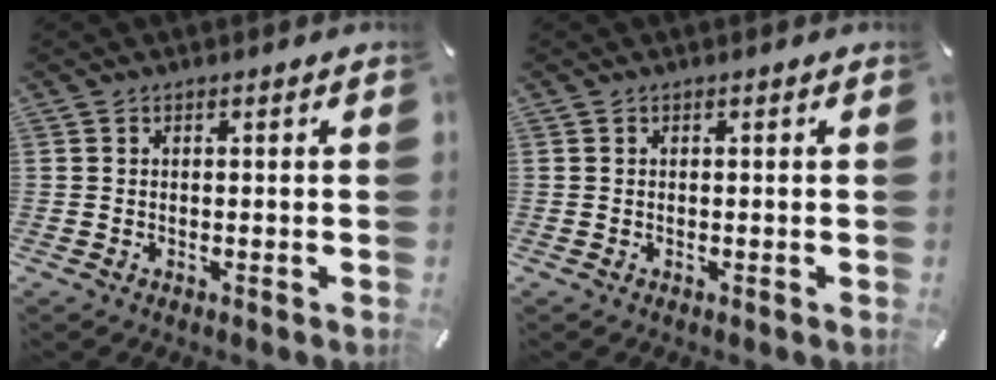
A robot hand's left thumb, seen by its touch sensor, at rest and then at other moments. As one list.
[{"total": 0.0}]